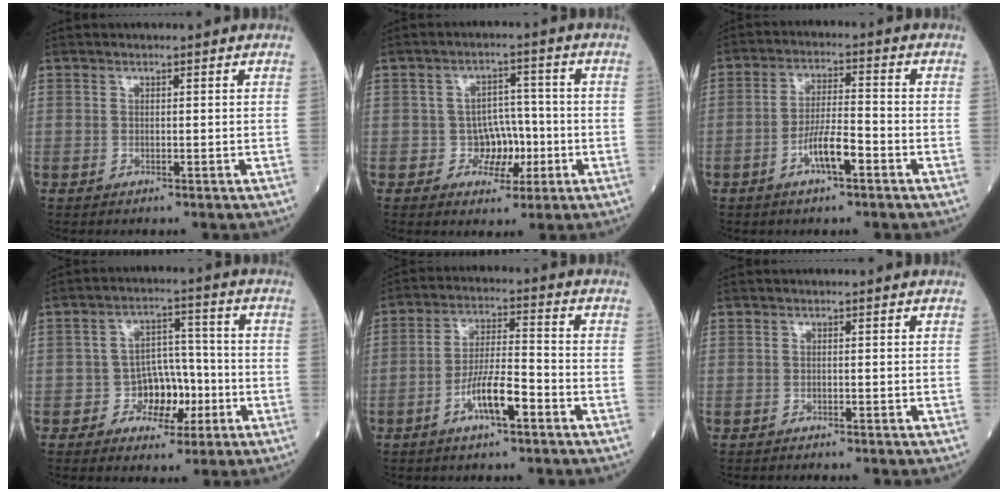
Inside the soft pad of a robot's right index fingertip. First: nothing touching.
{"total": 5.0, "force": [-1.3, 4.2, 2.4], "torque": [-0.023, 0.015, -0.017]}
{"total": 6.0, "force": [-2.9, 1.0, 5.2], "torque": [-0.103, 0.005, -0.050]}
{"total": 6.6, "force": [-2.1, 4.7, 4.2], "torque": [-0.060, 0.019, -0.031]}
{"total": 7.6, "force": [-3.6, 1.4, 6.5], "torque": [-0.128, 0.005, -0.065]}
{"total": 0.8, "force": [-0.7, 0.0, 0.5], "torque": [-0.009, 0.000, -0.008]}